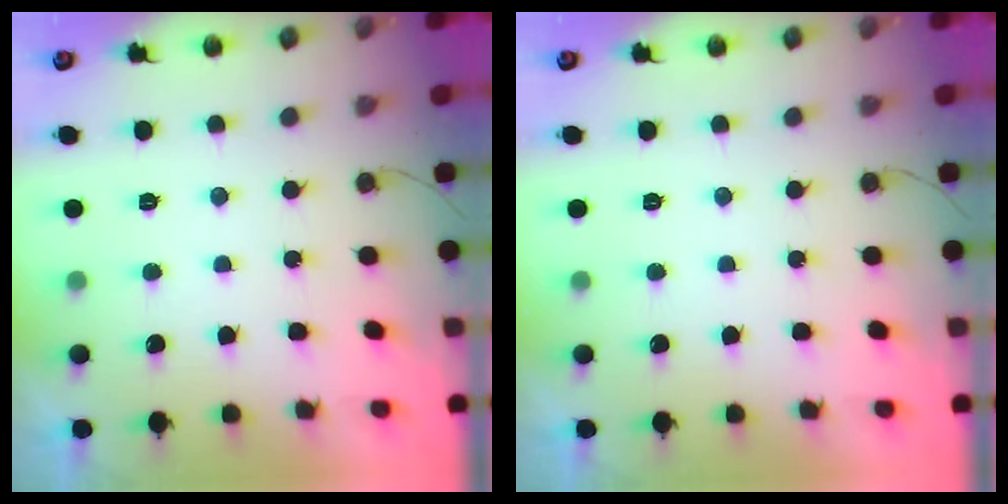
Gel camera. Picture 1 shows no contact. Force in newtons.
{"total": 0.0}